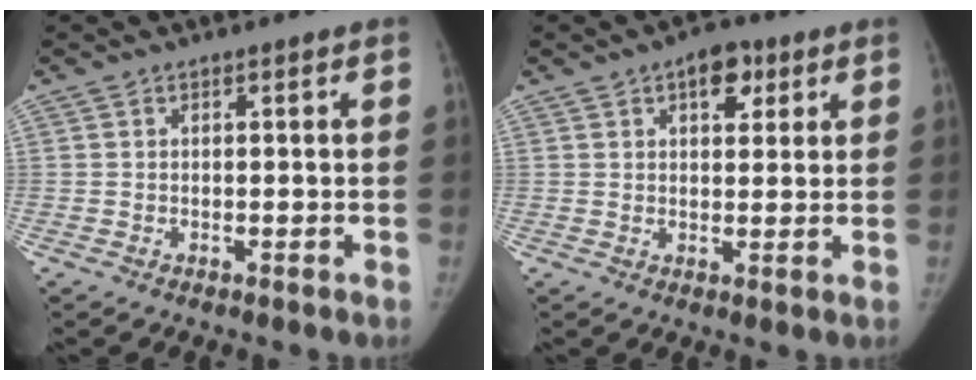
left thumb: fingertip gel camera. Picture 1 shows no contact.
{"total": 6.0, "force": [2.9, 3.6, 3.8], "torque": [-0.022, -0.007, 0.034]}